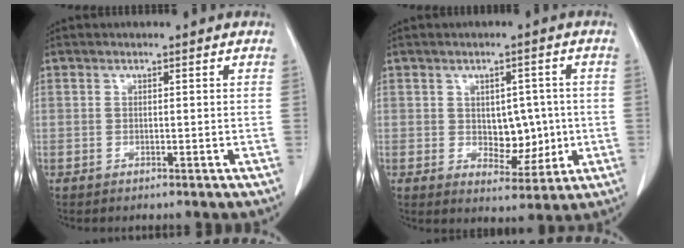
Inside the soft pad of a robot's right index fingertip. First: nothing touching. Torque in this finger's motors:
{"motor_torque": [0.03, 0.21, 0.08, 0.02]}